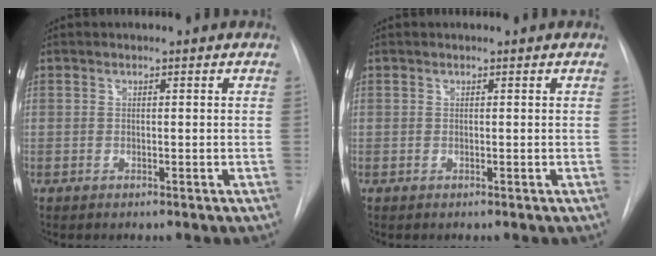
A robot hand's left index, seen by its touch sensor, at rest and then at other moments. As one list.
[{"total": 0.0}]